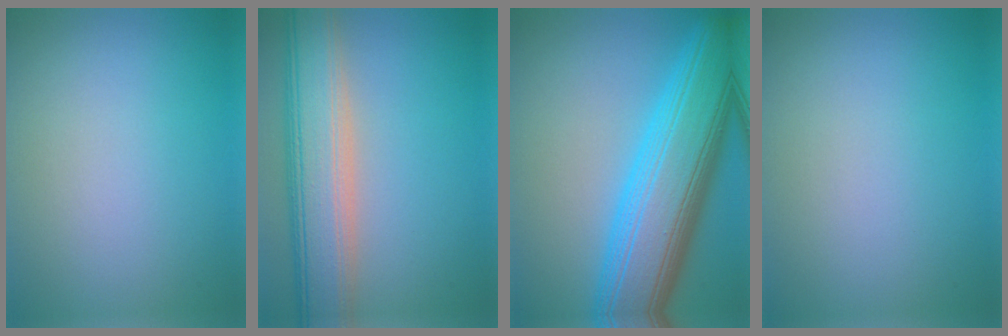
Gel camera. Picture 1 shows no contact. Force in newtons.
{"total": 8.6, "press": 8.6, "slide": 0.8}
{"total": 12.1, "press": 12.1, "slide": 0.3}
{"total": 0.0}